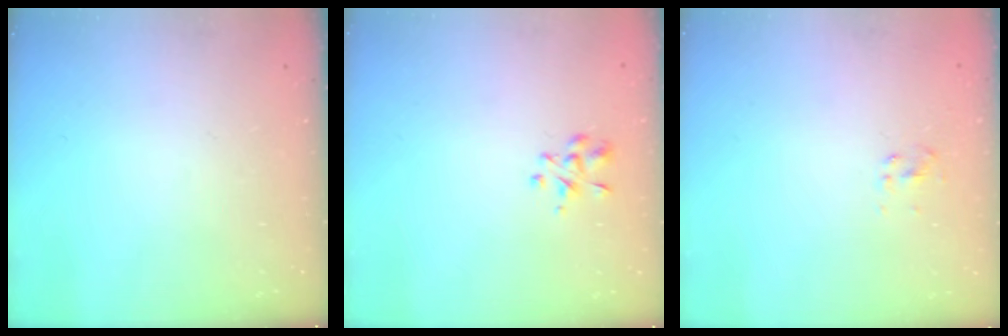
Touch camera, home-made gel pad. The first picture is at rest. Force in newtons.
{"total": 2.9, "press": 2.7, "slide": 1.0}
{"total": 2.6, "press": 2.4, "slide": 0.8}